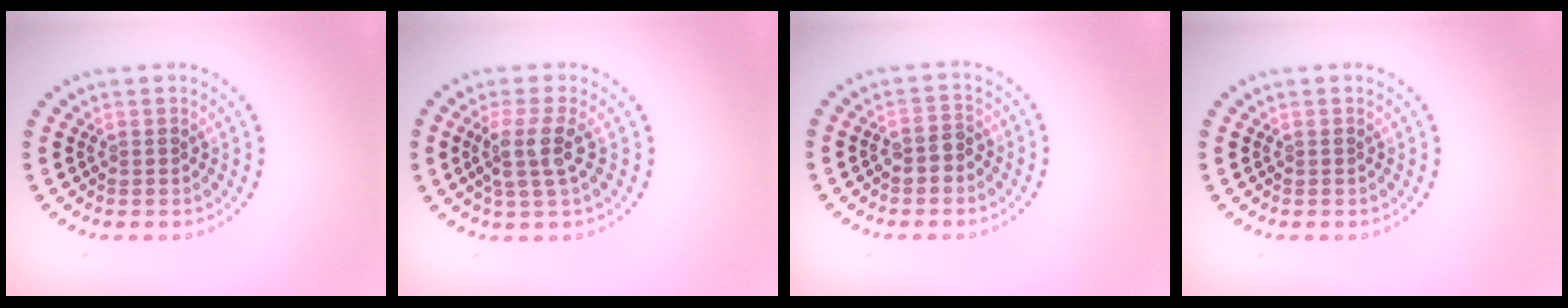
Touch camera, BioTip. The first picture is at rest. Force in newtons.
{"total": 3.1, "press": 2.4, "slide": 1.9}
{"total": 1.6, "press": 1.5, "slide": 0.5}
{"total": 0.0}